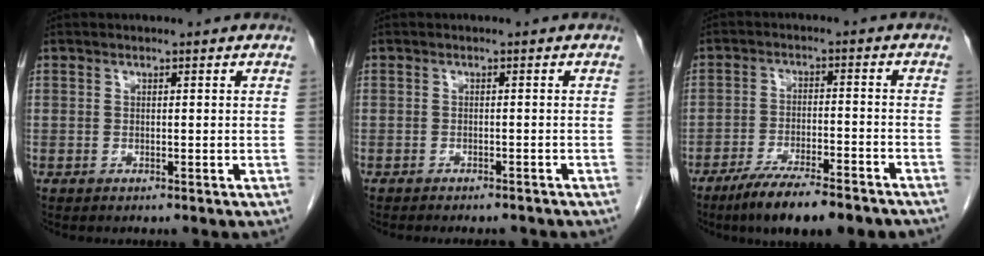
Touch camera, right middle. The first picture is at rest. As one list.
[{"total": 4.4, "force": [-4.1, 1.1, 1.4], "torque": [-0.014, -0.004, -0.049]}, {"total": 13.1, "force": [-10.4, 2.3, 7.6], "torque": [-0.112, -0.016, -0.159]}]